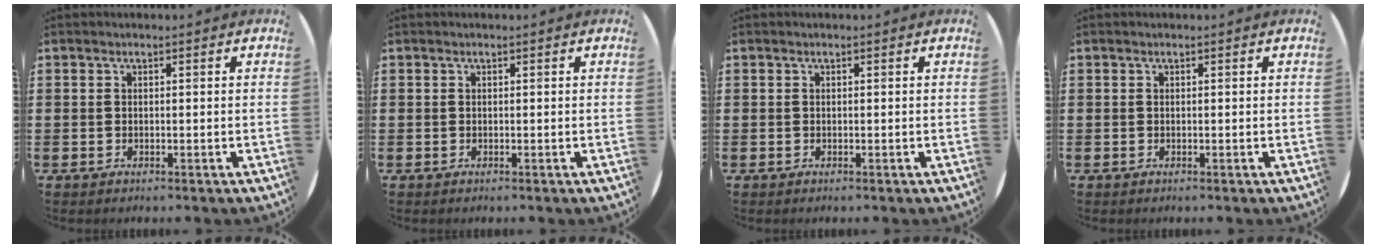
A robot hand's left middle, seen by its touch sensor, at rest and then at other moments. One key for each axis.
{"total": 0.0}
{"total": 0.0}
{"total": 0.0}